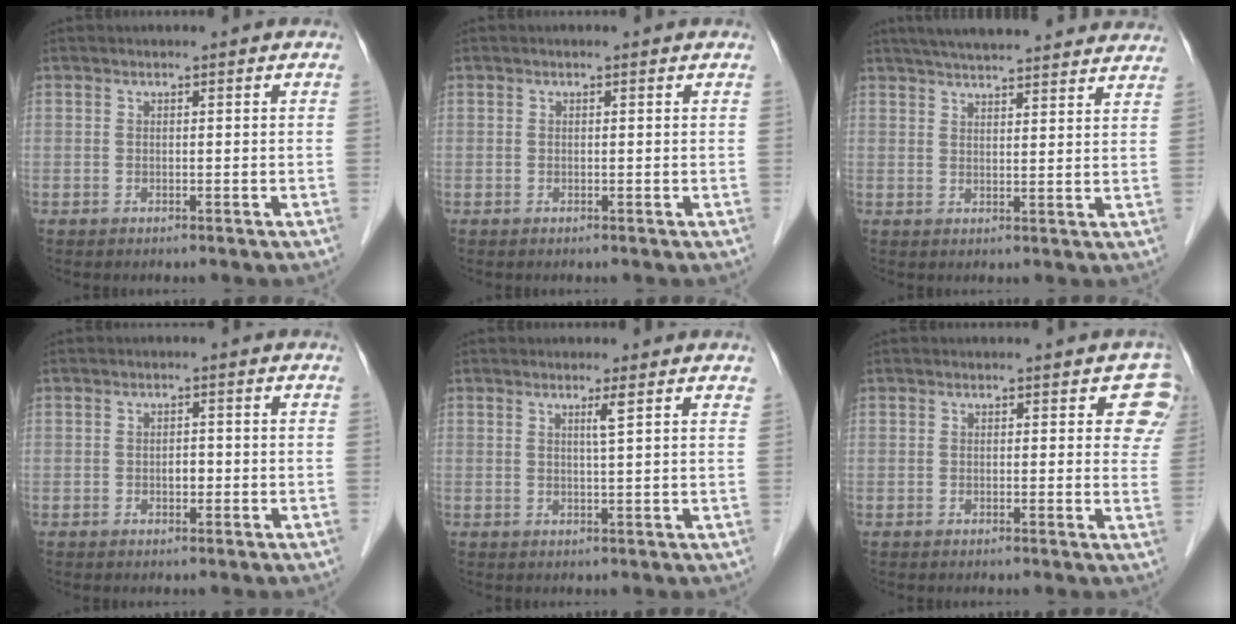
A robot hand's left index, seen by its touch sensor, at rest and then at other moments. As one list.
[{"total": 0.0}, {"total": 21.0, "force": [19.0, 2.9, 8.4], "torque": [-0.127, 0.024, 0.245]}, {"total": 1.5, "force": [-0.6, 0.9, 1.1], "torque": [-0.016, 0.000, -0.009]}, {"total": 2.4, "force": [1.3, -0.4, 1.9], "torque": [-0.029, 0.000, 0.021]}, {"total": 4.1, "force": [2.7, 2.6, 1.6], "torque": [0.015, -0.012, 0.007]}]